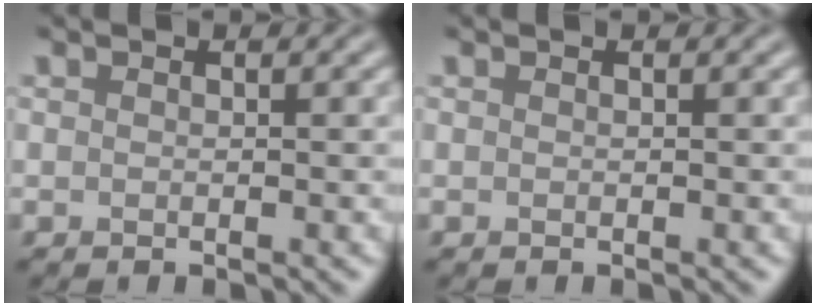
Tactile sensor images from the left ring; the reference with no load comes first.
{"total": 0.0}